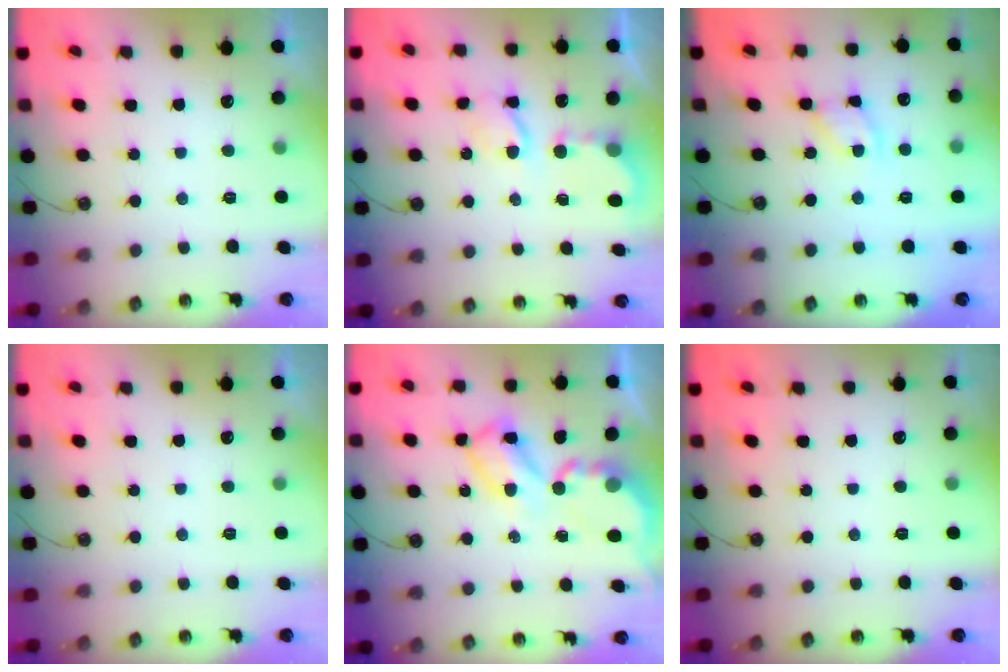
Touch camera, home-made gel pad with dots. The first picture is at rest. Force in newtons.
{"total": 5.0, "press": 5.0, "slide": 0.1}
{"total": 6.8, "press": 6.8, "slide": 0.3}
{"total": 0.0}
{"total": 8.9, "press": 8.9, "slide": 0.5}
{"total": 0.0}